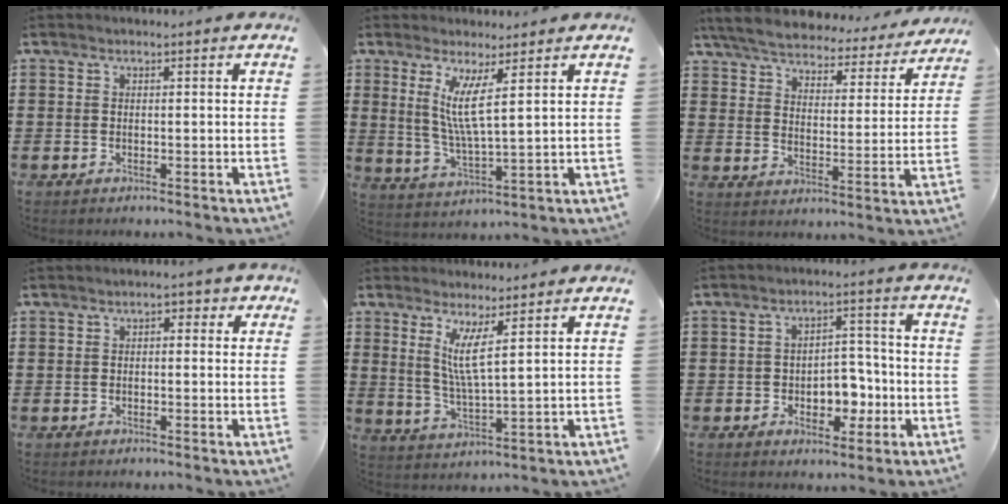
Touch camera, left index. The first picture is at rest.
{"total": 6.9, "force": [3.3, 0.4, 6.0], "torque": [-0.126, -0.009, 0.058]}
{"total": 5.3, "force": [5.1, 0.5, 1.1], "torque": [-0.050, -0.035, 0.086]}
{"total": 1.5, "force": [-0.6, 0.8, 1.1], "torque": [-0.025, 0.007, -0.016]}
{"total": 6.1, "force": [3.3, 0.4, 5.1], "torque": [-0.110, -0.008, 0.057]}
{"total": 5.7, "force": [-1.8, 4.1, 3.5], "torque": [-0.059, 0.013, -0.034]}